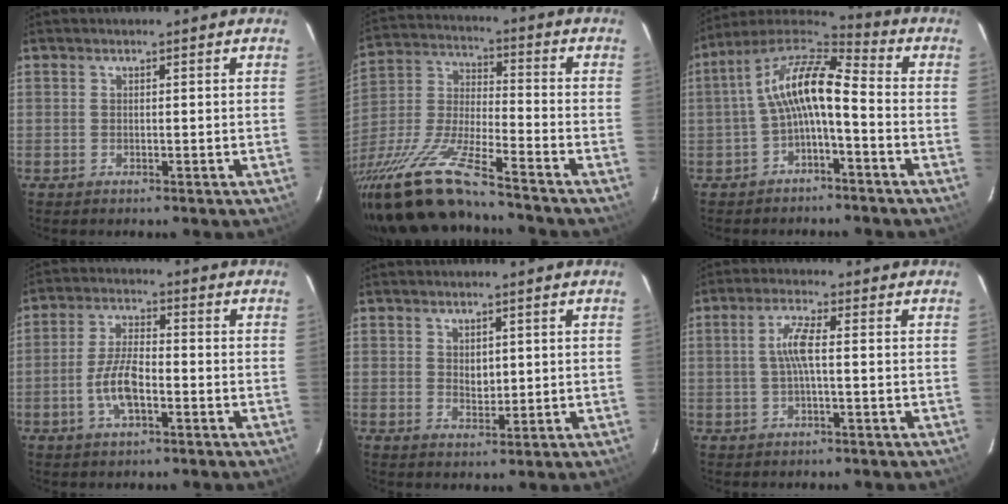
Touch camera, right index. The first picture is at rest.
{"total": 21.0, "force": [-16.6, 2.3, 12.6], "torque": [-0.261, -0.043, -0.308]}
{"total": 11.1, "force": [-2.0, 3.5, 10.4], "torque": [-0.209, 0.024, -0.045]}
{"total": 7.3, "force": [-2.7, 2.6, 6.2], "torque": [-0.130, 0.005, -0.052]}
{"total": 2.7, "force": [0.6, 1.9, 1.9], "torque": [-0.027, 0.000, 0.013]}
{"total": 4.3, "force": [-0.3, 0.3, 4.3], "torque": [-0.087, 0.005, -0.003]}